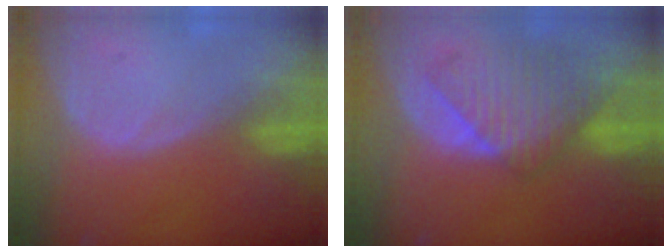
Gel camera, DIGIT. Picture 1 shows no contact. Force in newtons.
{"total": 8.8, "press": 8.0, "slide": 3.5}